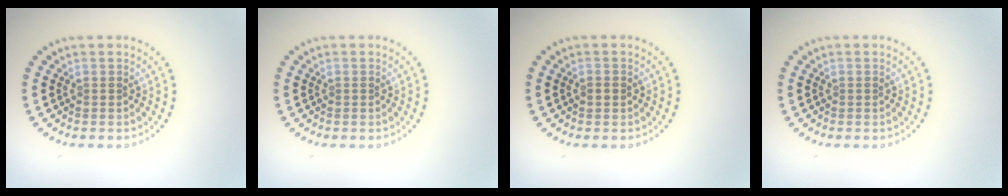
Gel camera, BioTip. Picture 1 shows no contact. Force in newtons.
{"total": 0.0}
{"total": 1.1, "press": 1.1, "slide": 0.0}
{"total": 0.0}